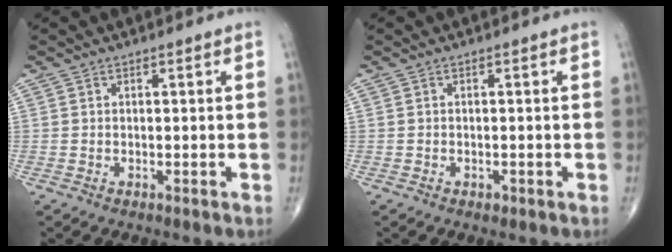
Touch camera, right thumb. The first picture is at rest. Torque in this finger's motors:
{"motor_torque": [0.41, 0.19, -0.11, -0.17, -0.06]}